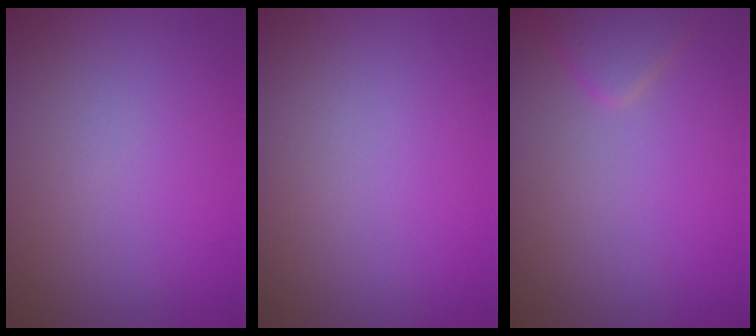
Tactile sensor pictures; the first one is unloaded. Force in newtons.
{"total": 0.0}
{"total": 2.3, "press": 2.3, "slide": 0.2}